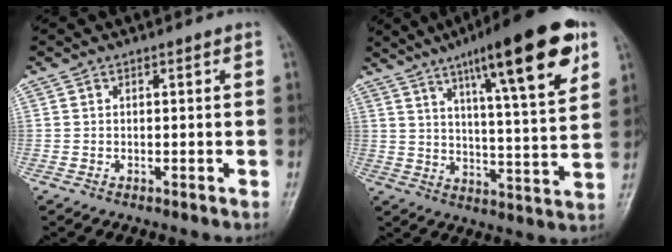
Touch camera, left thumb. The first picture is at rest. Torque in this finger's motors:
{"motor_torque": [0.66, 0.06, 2.07, -0.70, 0.44]}